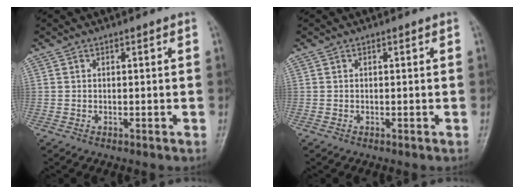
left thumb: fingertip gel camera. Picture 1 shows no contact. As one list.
[{"total": 0.0}]